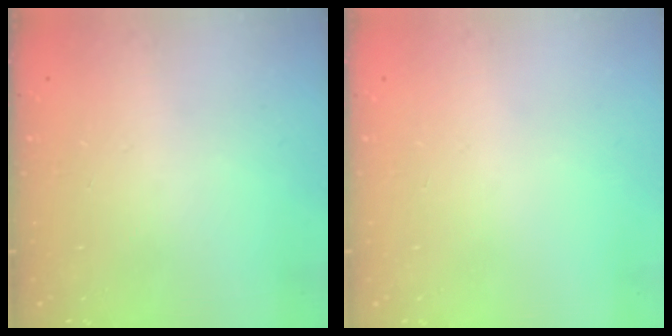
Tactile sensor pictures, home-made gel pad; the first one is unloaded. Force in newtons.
{"total": 0.0}